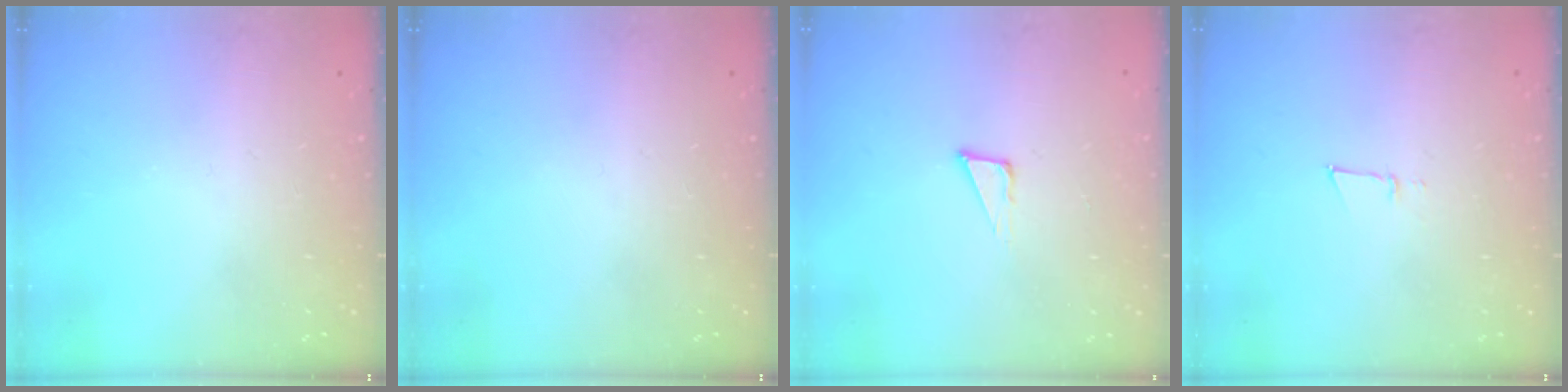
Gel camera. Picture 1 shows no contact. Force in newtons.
{"total": 0.0}
{"total": 4.4, "press": 4.3, "slide": 0.8}
{"total": 3.8, "press": 3.7, "slide": 1.0}